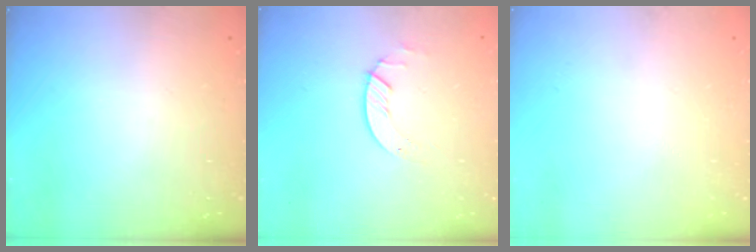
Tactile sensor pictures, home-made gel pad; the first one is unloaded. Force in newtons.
{"total": 2.0, "press": 2.0, "slide": 0.2}
{"total": 0.0}